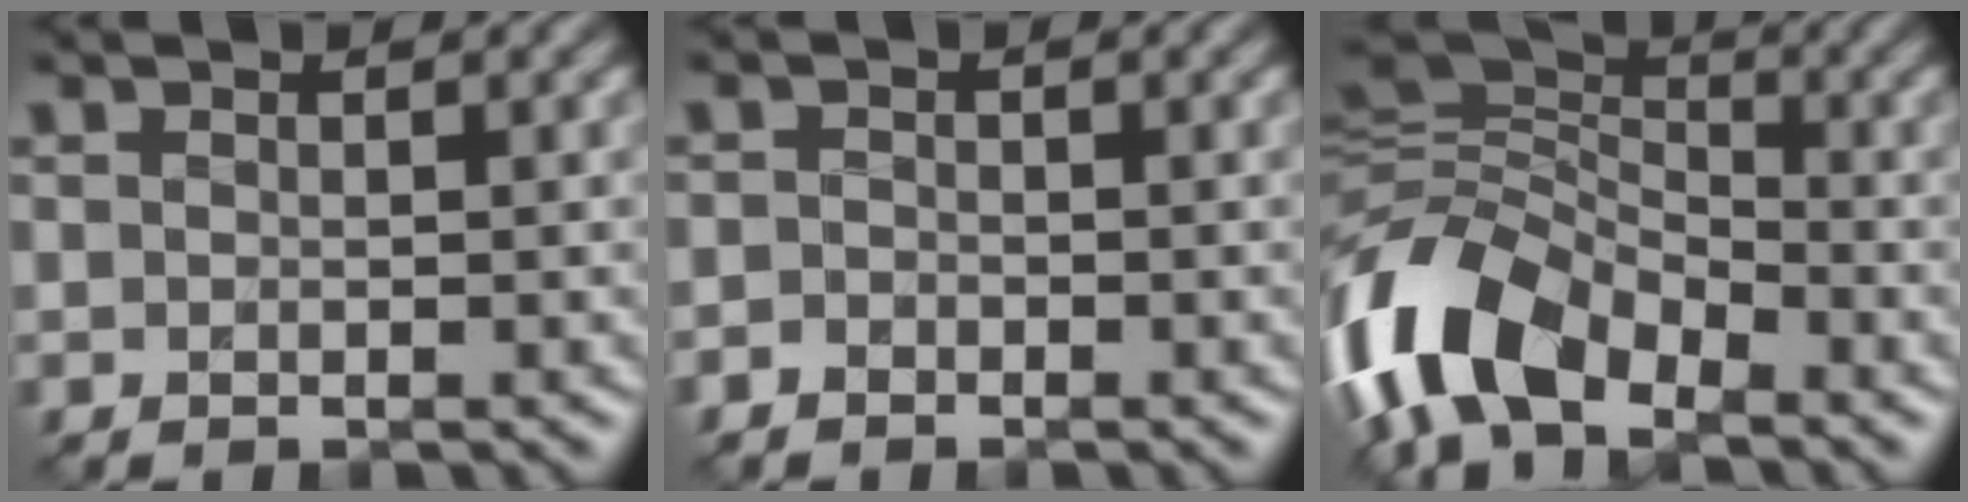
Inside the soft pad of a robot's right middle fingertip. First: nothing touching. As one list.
[{"total": 0.9, "force": [-0.7, 0.6, 0.1], "torque": [0.002, 0.000, -0.015]}, {"total": 9.9, "force": [-5.4, 5.5, 6.2], "torque": [-0.127, -0.001, -0.121]}]